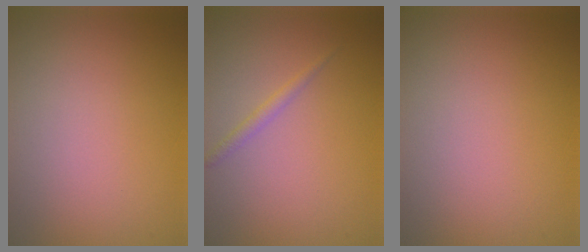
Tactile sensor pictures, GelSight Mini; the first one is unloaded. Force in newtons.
{"total": 1.0, "press": 1.0, "slide": 0.1}
{"total": 0.0}